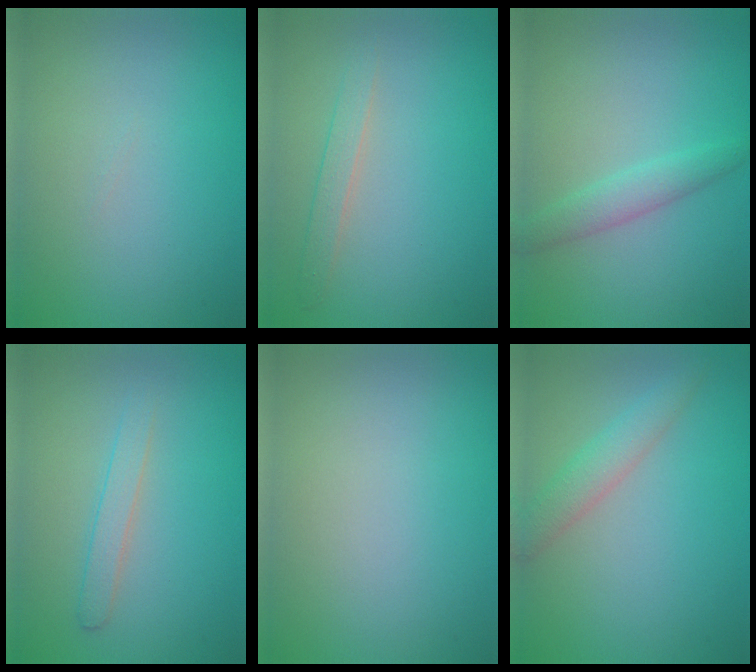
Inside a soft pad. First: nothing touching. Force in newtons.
{"total": 1.6, "press": 1.6, "slide": 0.0}
{"total": 2.0, "press": 2.0, "slide": 0.1}
{"total": 1.8, "press": 1.8, "slide": 0.1}
{"total": 0.0}
{"total": 2.6, "press": 2.6, "slide": 0.2}